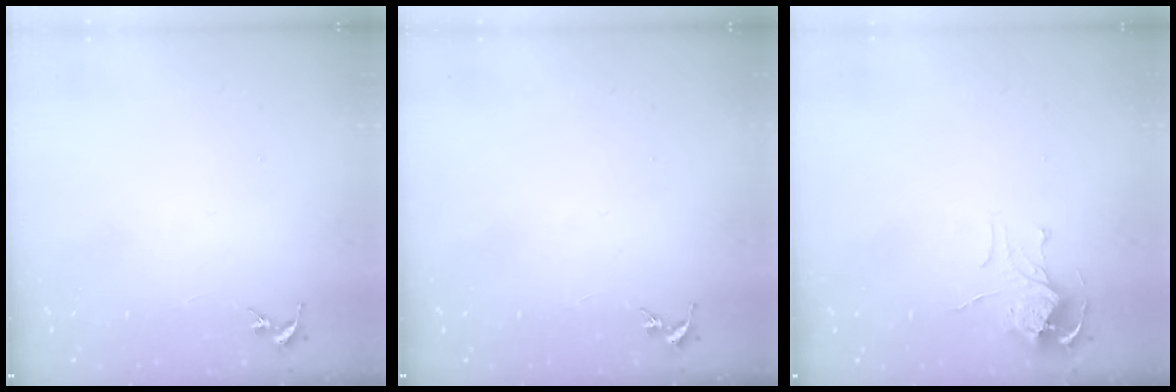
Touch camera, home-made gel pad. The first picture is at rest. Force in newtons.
{"total": 0.0}
{"total": 7.0, "press": 7.0, "slide": 0.6}